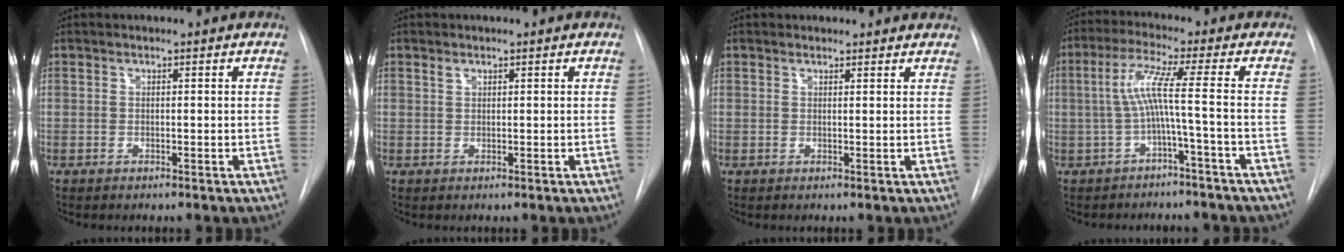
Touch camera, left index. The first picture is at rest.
{"total": 0.7, "force": [0.6, 0.3, 0.3], "torque": [-0.006, 0.003, 0.011]}
{"total": 4.0, "force": [3.8, 1.0, 0.2], "torque": [0.001, 0.008, 0.037]}
{"total": 6.1, "force": [-1.3, -1.5, 5.8], "torque": [-0.122, 0.022, -0.020]}